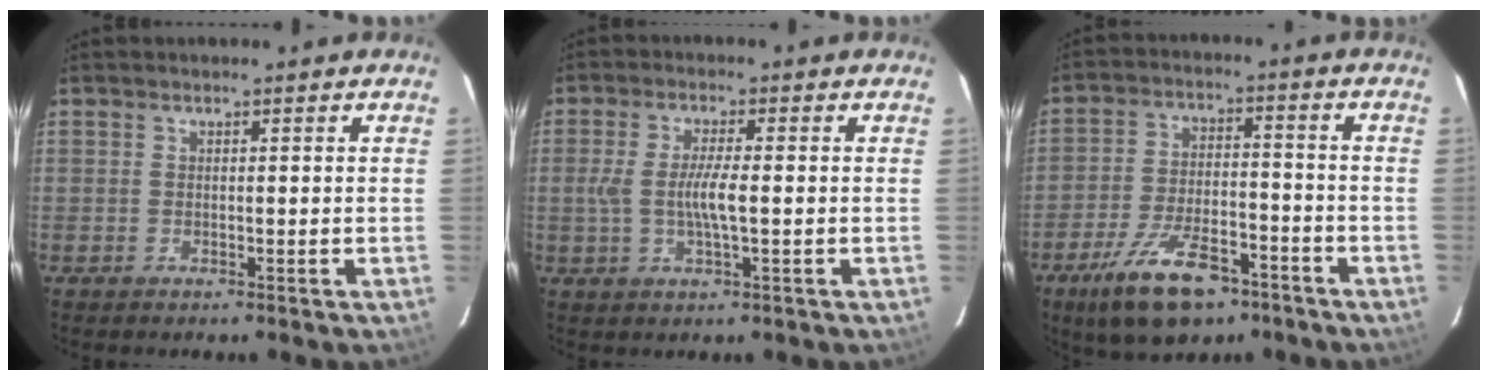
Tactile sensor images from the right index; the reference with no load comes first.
{"total": 5.7, "force": [-0.7, 0.8, 5.6], "torque": [-0.107, -0.003, -0.011]}
{"total": 14.5, "force": [-9.3, 6.2, 9.2], "torque": [-0.193, -0.013, -0.152]}